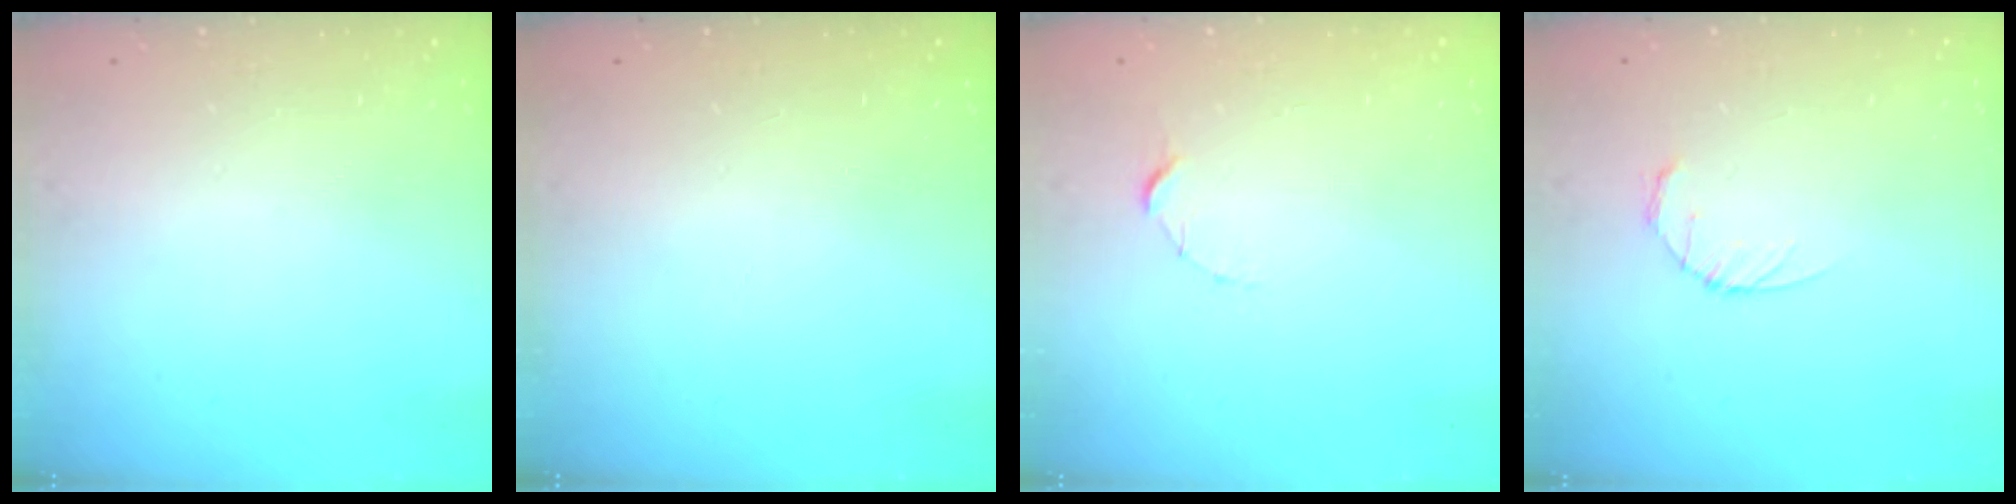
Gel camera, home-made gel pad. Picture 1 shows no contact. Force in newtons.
{"total": 0.0}
{"total": 1.5, "press": 1.5, "slide": 0.2}
{"total": 3.4, "press": 3.4, "slide": 0.5}